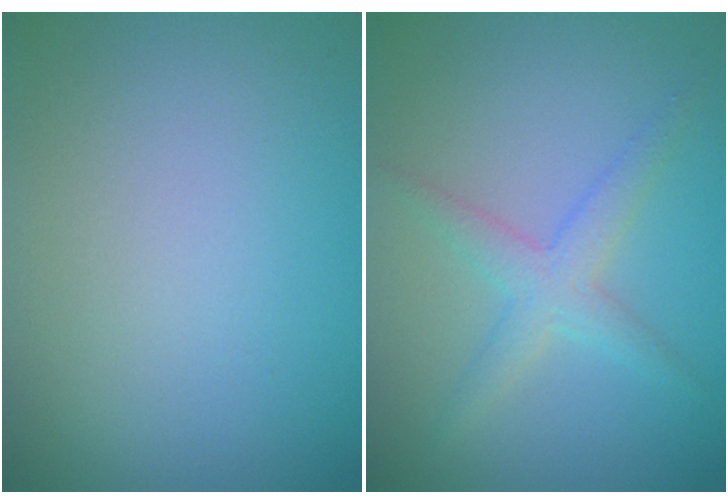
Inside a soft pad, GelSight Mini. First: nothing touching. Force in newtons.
{"total": 2.5, "press": 2.5, "slide": 0.1}